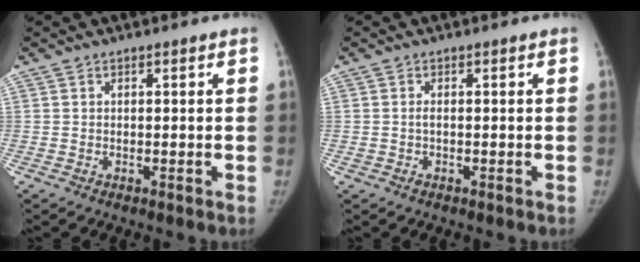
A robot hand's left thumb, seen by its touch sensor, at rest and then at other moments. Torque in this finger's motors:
{"motor_torque": [-0.01, 0.01, 0.01, 0.00, 0.02]}